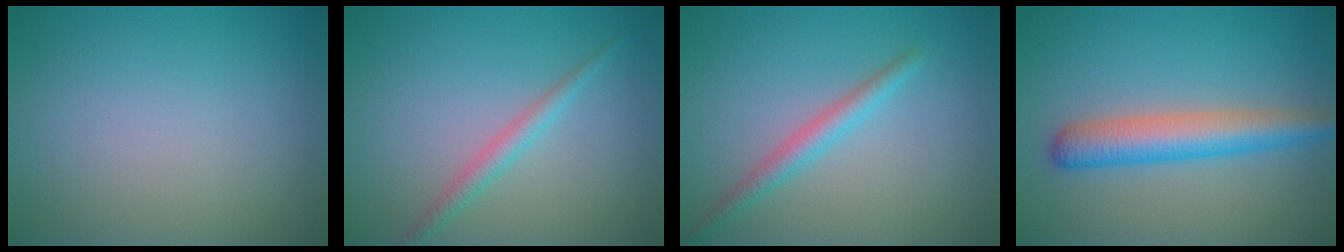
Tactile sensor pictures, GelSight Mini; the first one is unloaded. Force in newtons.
{"total": 1.8, "press": 1.8, "slide": 0.0}
{"total": 2.1, "press": 2.1, "slide": 0.0}
{"total": 4.7, "press": 4.7, "slide": 0.1}